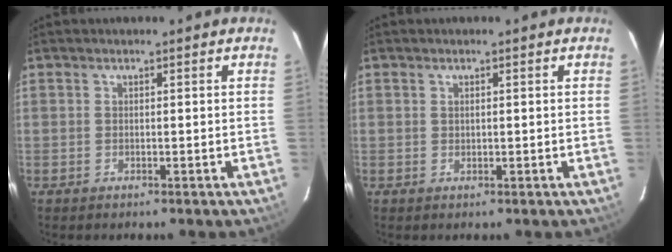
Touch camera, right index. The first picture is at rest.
{"total": 0.5, "force": [0.3, 0.3, 0.3], "torque": [-0.005, 0.002, 0.006]}